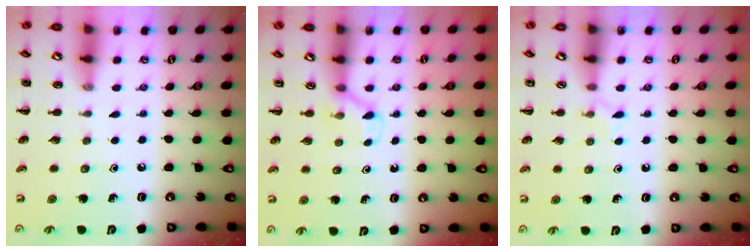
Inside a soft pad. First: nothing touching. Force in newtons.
{"total": 3.9, "press": 3.7, "slide": 1.2}
{"total": 4.9, "press": 4.5, "slide": 1.9}